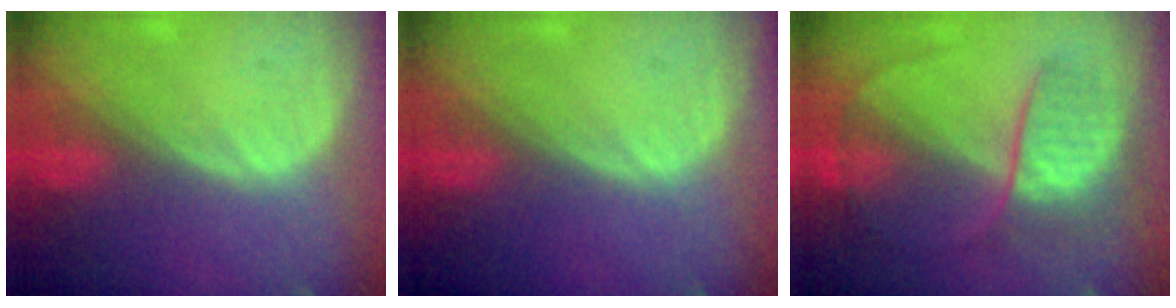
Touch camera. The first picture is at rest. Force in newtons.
{"total": 0.0}
{"total": 6.8, "press": 6.6, "slide": 1.6}